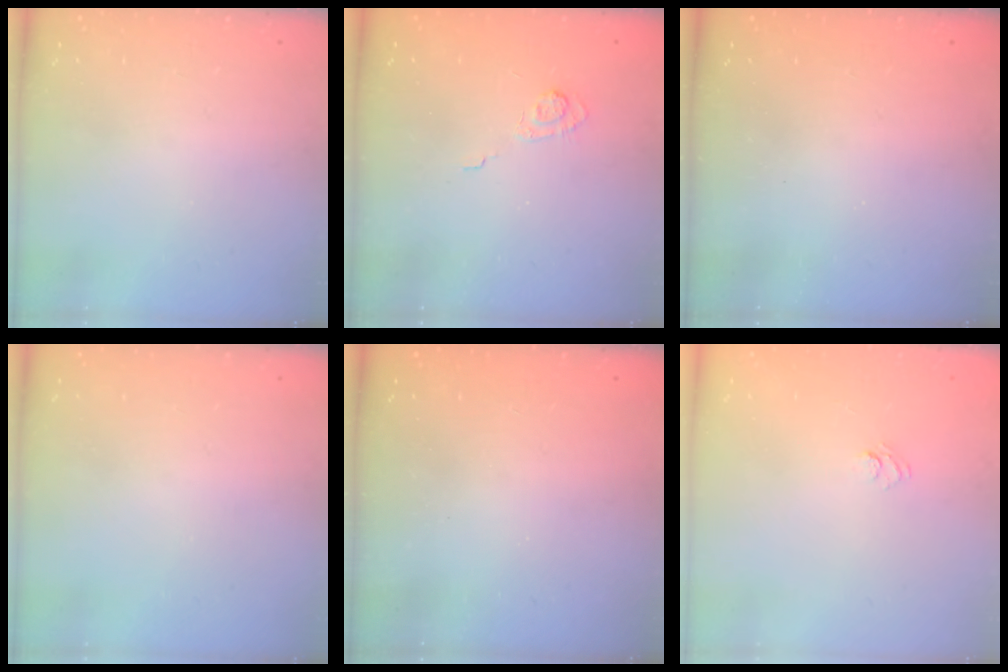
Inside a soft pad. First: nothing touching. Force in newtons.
{"total": 3.1, "press": 2.7, "slide": 1.6}
{"total": 2.3, "press": 2.2, "slide": 0.7}
{"total": 0.0}
{"total": 2.3, "press": 2.1, "slide": 0.8}
{"total": 4.2, "press": 4.0, "slide": 1.2}